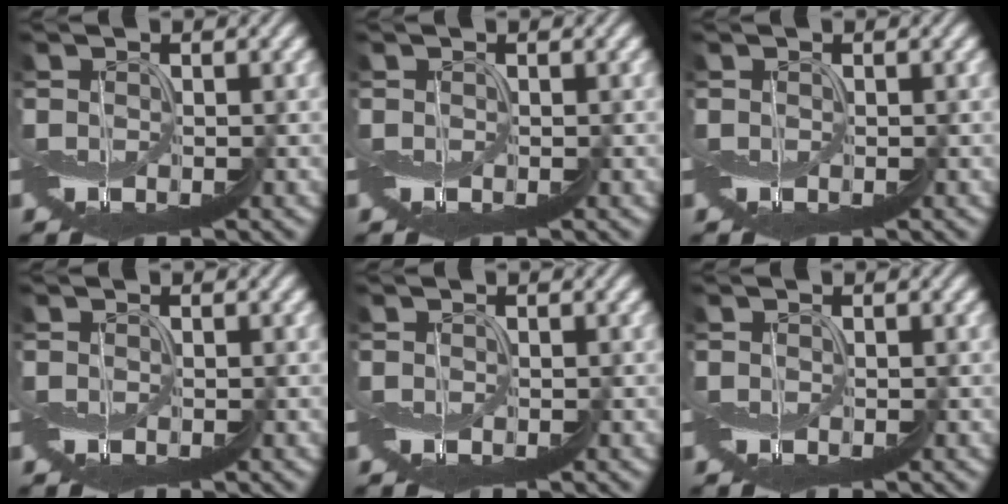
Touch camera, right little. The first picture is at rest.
{"total": 0.0}
{"total": 0.0}
{"total": 0.0}
{"total": 0.0}
{"total": 0.0}